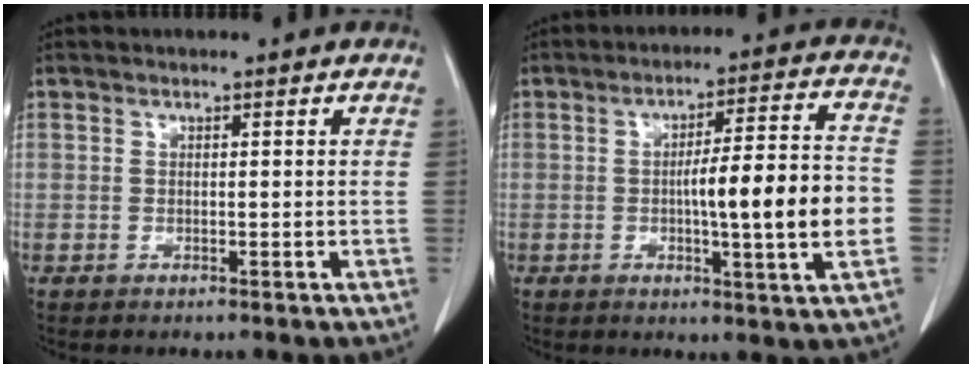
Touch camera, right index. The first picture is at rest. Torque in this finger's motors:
{"motor_torque": [1.66, -0.34, 0.45, 0.18]}